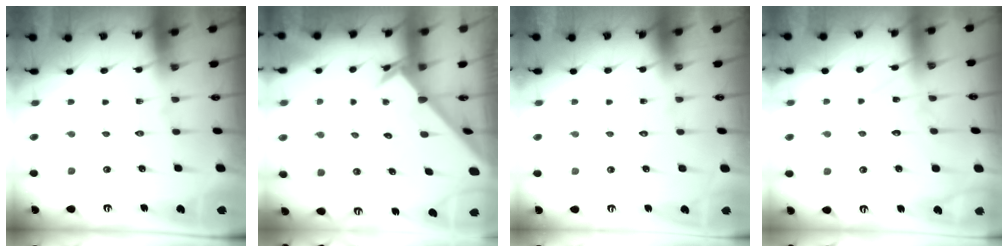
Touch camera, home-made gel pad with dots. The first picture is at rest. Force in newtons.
{"total": 2.6, "press": 2.6, "slide": 0.2}
{"total": 1.8, "press": 1.7, "slide": 0.1}
{"total": 7.8, "press": 7.8, "slide": 0.6}